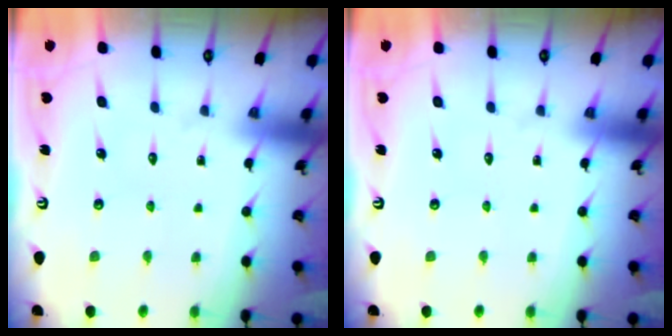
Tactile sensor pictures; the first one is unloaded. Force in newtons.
{"total": 0.0}